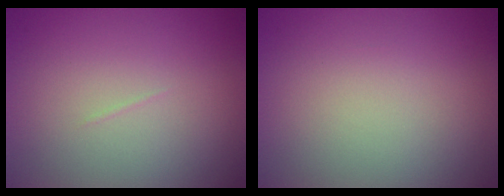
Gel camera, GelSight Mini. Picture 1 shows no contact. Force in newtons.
{"total": 0.0}